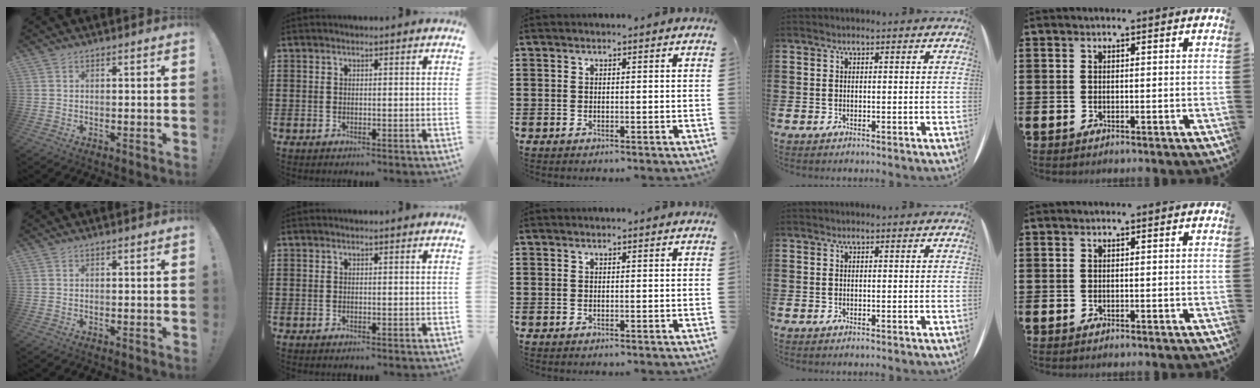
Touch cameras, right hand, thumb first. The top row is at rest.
{}